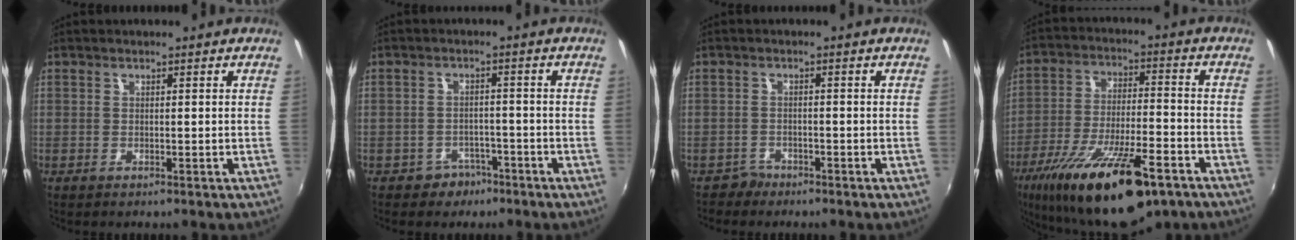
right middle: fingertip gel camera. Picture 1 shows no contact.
{"total": 4.2, "force": [-2.8, 3.1, 0.4], "torque": [-0.015, 0.012, -0.036]}
{"total": 2.0, "force": [-1.6, 1.1, -0.4], "torque": [0.005, 0.005, -0.030]}
{"total": 22.7, "force": [-14.6, 7.5, 15.6], "torque": [-0.281, -0.037, -0.224]}